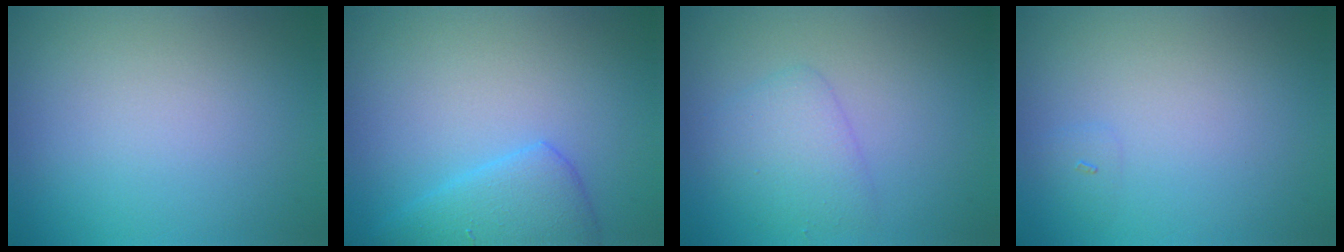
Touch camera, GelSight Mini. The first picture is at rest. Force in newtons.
{"total": 3.4, "press": 3.4, "slide": 0.2}
{"total": 2.6, "press": 2.6, "slide": 0.1}
{"total": 0.6, "press": 0.6, "slide": 0.1}